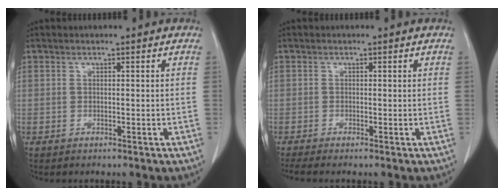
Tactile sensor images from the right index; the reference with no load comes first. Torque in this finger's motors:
{"motor_torque": [-0.09, 0.03, 0.00, 0.01]}